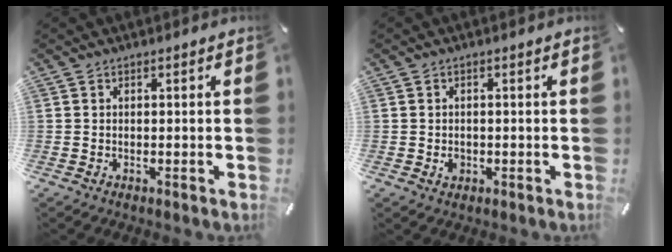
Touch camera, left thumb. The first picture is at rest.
{"total": 1.8, "force": [-0.3, 1.6, 0.8], "torque": [-0.008, 0.000, -0.008]}